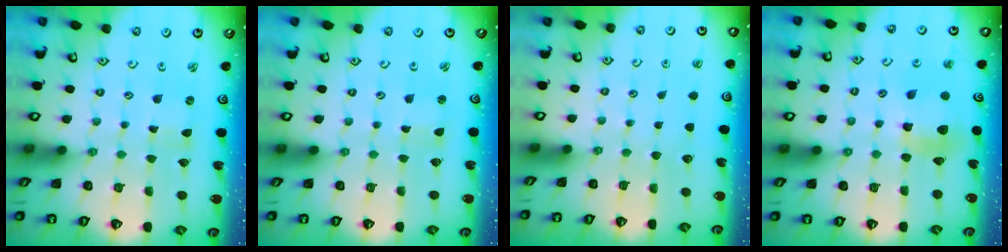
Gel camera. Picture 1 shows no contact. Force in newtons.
{"total": 1.2, "press": 1.2, "slide": 0.0}
{"total": 0.0}
{"total": 10.6, "press": 10.5, "slide": 1.2}